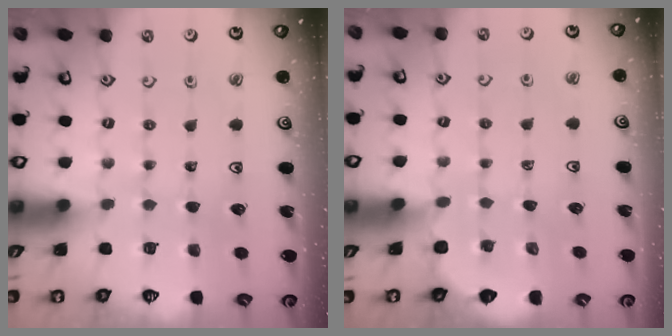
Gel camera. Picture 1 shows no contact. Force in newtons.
{"total": 2.9, "press": 2.9, "slide": 0.3}